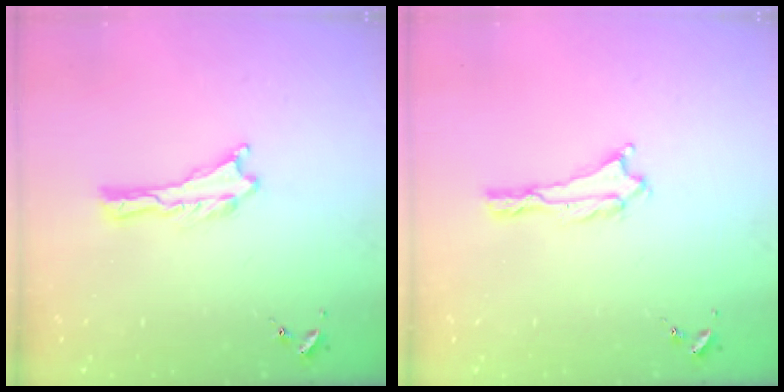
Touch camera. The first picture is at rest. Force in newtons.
{"total": 0.0}